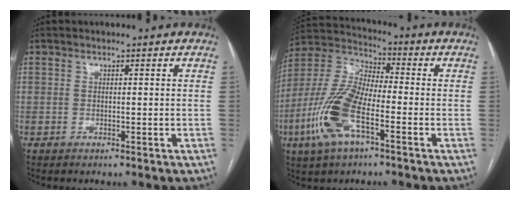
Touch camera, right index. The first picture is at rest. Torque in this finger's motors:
{"motor_torque": [2.14, 0.00, 0.55, 0.21]}